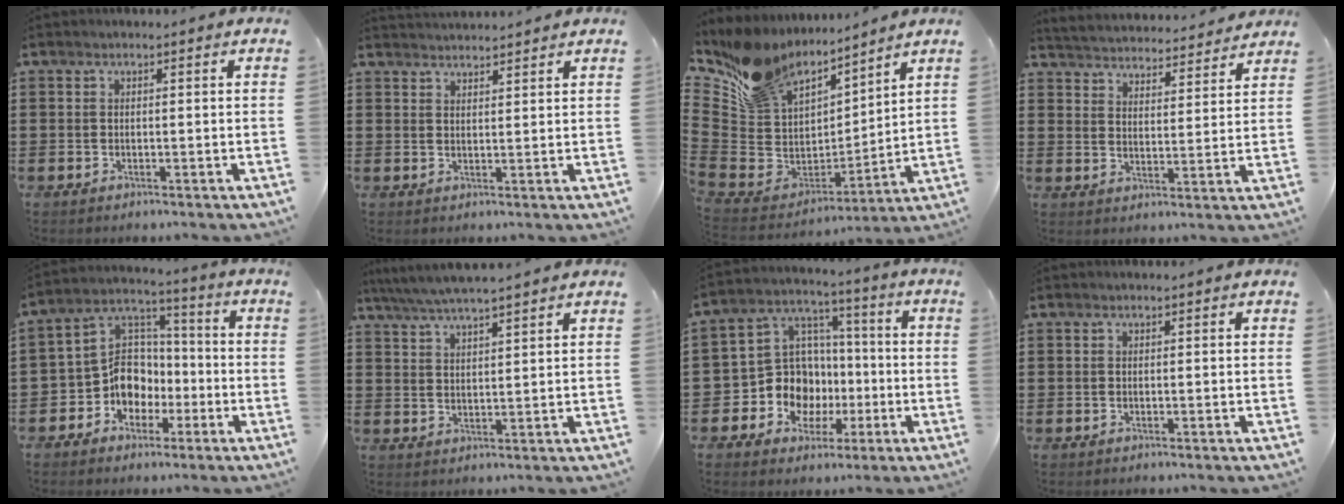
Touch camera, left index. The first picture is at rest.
{"total": 2.0, "force": [2.0, -0.1, -0.2], "torque": [-0.001, -0.002, 0.039]}
{"total": 10.6, "force": [8.8, 5.5, 2.3], "torque": [-0.104, -0.056, 0.167]}
{"total": 3.9, "force": [3.9, 0.0, -0.5], "torque": [-0.013, -0.032, 0.063]}
{"total": 8.3, "force": [-3.1, 7.4, 2.3], "torque": [-0.084, 0.005, -0.062]}
{"total": 4.2, "force": [3.8, -0.3, 1.9], "torque": [-0.047, -0.014, 0.066]}
{"total": 11.2, "force": [-2.7, 10.2, 3.6], "torque": [-0.121, 0.010, -0.042]}
{"total": 0.0}